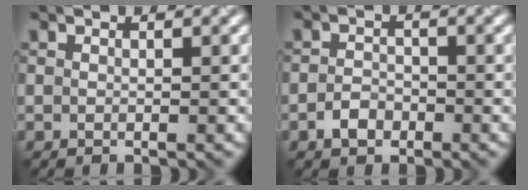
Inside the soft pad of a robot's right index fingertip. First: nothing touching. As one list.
[{"total": 1.6, "force": [-0.9, 1.1, 0.7], "torque": [-0.011, 0.008, -0.019]}]